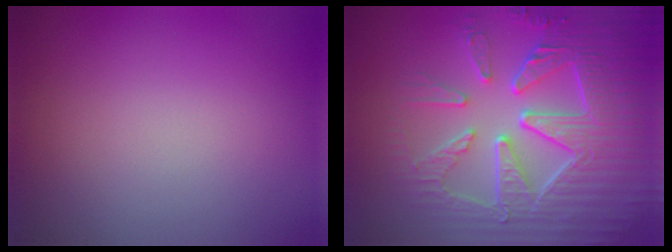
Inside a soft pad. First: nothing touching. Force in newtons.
{"total": 9.2, "press": 6.6, "slide": 6.4}